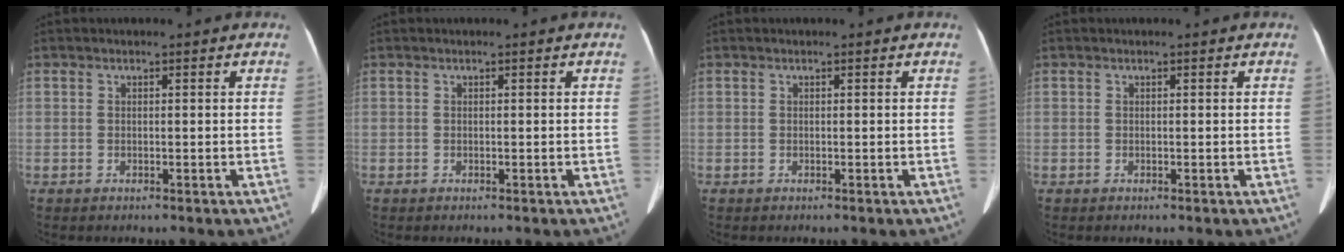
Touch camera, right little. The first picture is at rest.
{"total": 0.0}
{"total": 0.0}
{"total": 0.0}